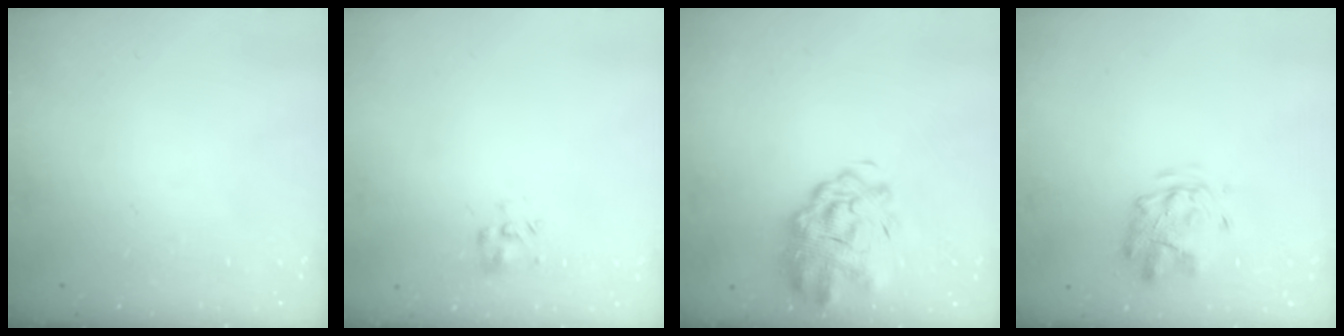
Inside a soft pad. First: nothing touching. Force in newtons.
{"total": 3.8, "press": 3.5, "slide": 1.5}
{"total": 6.1, "press": 5.5, "slide": 2.7}
{"total": 2.8, "press": 2.4, "slide": 1.4}